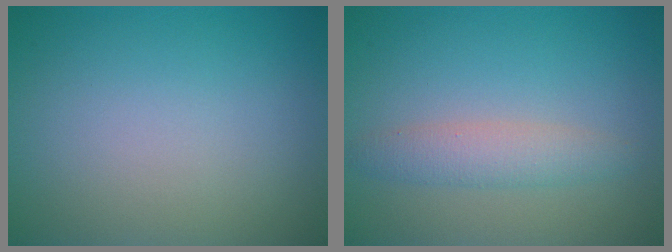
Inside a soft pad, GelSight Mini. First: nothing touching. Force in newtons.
{"total": 2.4, "press": 2.4, "slide": 0.1}